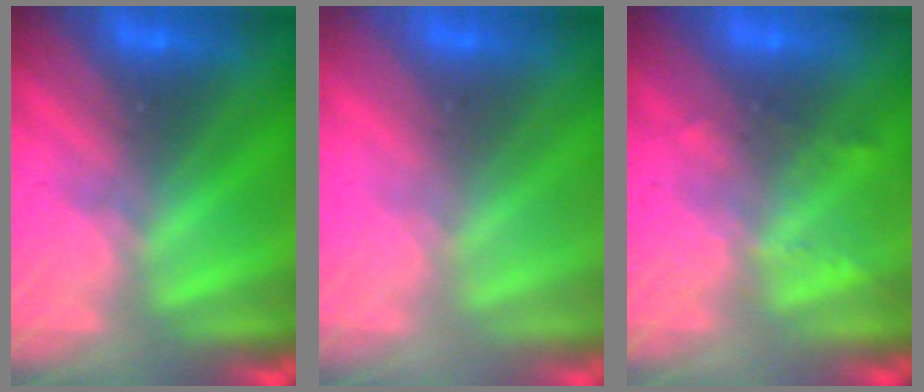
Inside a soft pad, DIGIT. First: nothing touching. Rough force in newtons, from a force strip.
{"total": 2.8}
{"total": 2.3}